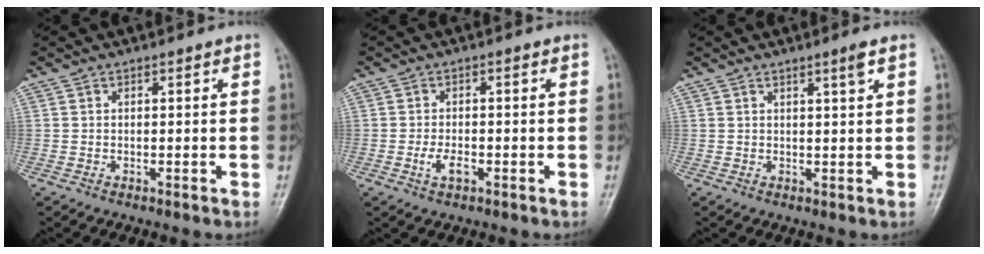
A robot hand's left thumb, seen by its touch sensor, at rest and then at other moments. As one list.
[{"total": 3.0, "force": [-1.2, 1.5, 2.3], "torque": [-0.046, 0.005, -0.021]}, {"total": 2.1, "force": [1.2, -0.2, 1.7], "torque": [-0.027, -0.010, 0.022]}]